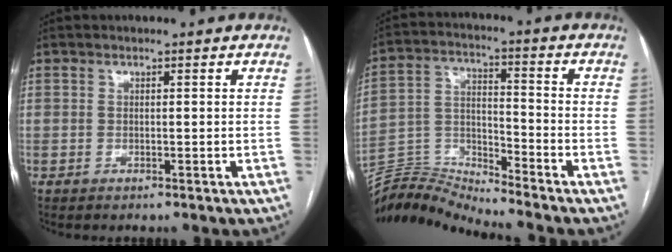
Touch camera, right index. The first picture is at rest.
{"total": 10.5, "force": [-10.4, -1.6, -0.6], "torque": [0.000, 0.047, -0.196]}